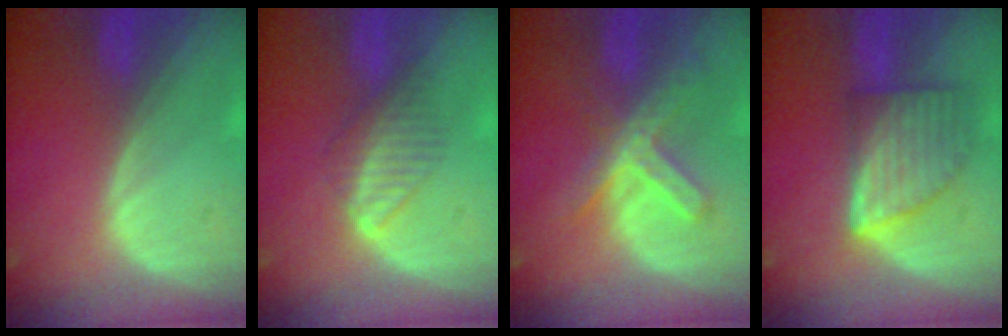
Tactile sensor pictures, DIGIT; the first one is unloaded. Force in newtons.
{"total": 4.1, "press": 4.1, "slide": 0.8}
{"total": 7.0, "press": 6.1, "slide": 3.6}
{"total": 7.6, "press": 7.6, "slide": 0.3}